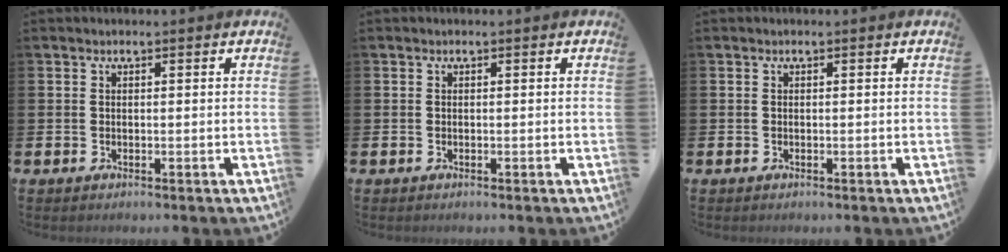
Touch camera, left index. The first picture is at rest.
{"total": 0.0}
{"total": 0.0}